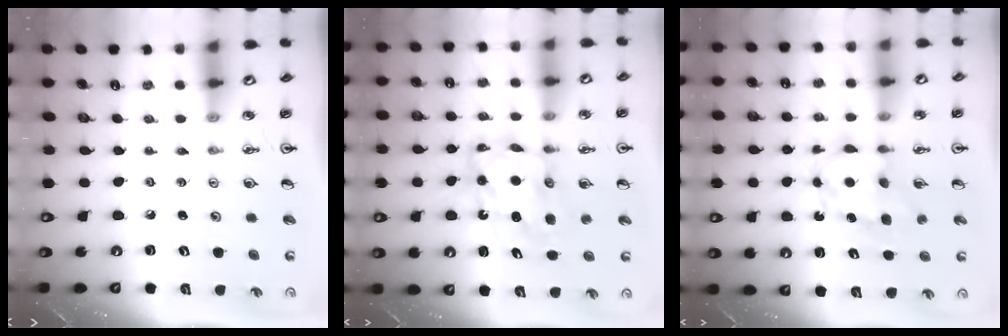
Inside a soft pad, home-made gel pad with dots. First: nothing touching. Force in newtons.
{"total": 9.5, "press": 9.5, "slide": 0.9}
{"total": 6.9, "press": 6.9, "slide": 0.5}